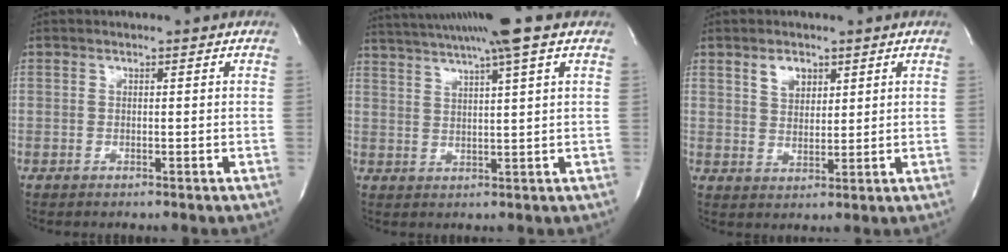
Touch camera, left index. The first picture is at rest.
{"total": 12.3, "force": [9.9, -1.9, 7.1], "torque": [-0.132, 0.006, 0.141]}
{"total": 3.4, "force": [1.9, 2.2, 1.7], "torque": [-0.032, -0.004, 0.038]}